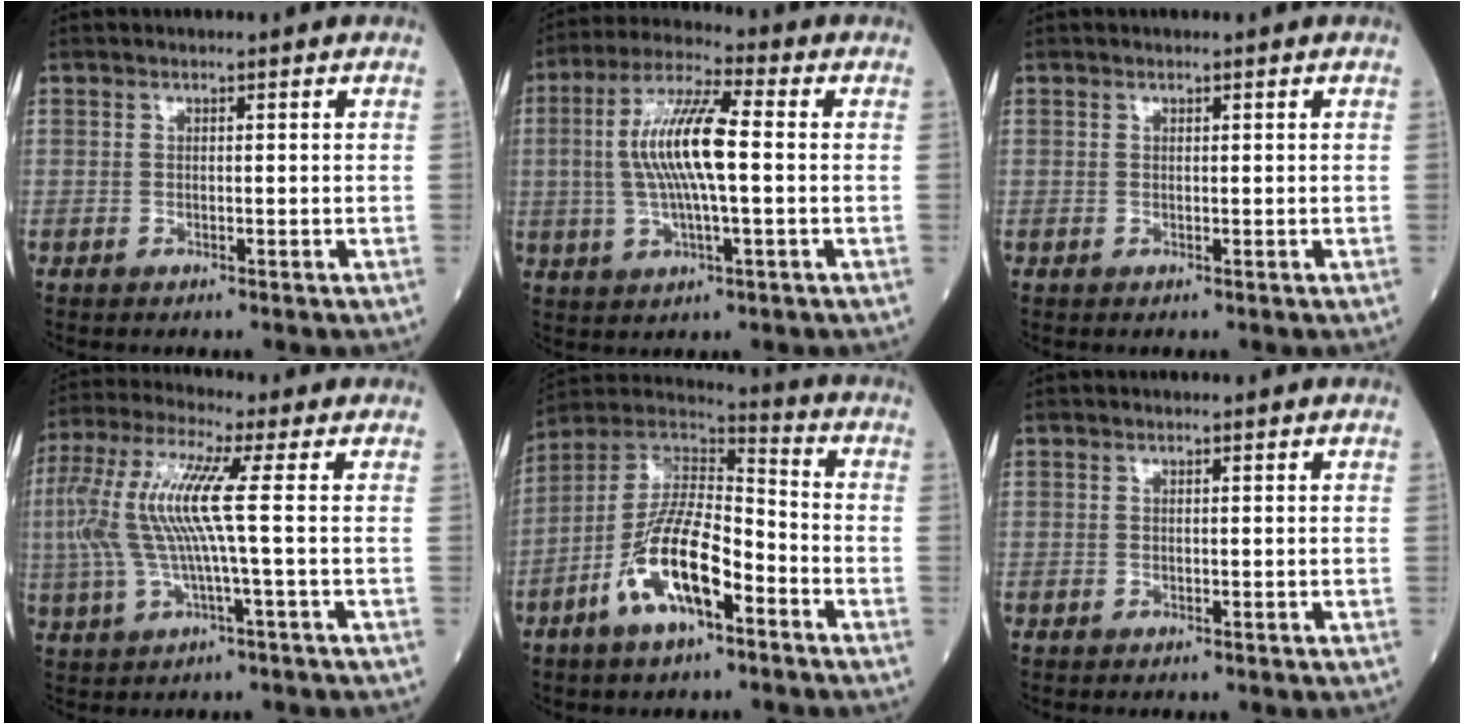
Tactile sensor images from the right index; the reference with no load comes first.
{"total": 11.6, "force": [0.3, 2.0, 11.5], "torque": [-0.231, 0.014, 0.002]}
{"total": 0.0}
{"total": 11.7, "force": [0.7, 0.3, 11.7], "torque": [-0.260, 0.019, 0.006]}
{"total": 14.2, "force": [-6.2, 4.4, 11.9], "torque": [-0.235, 0.009, -0.117]}
{"total": 0.0}